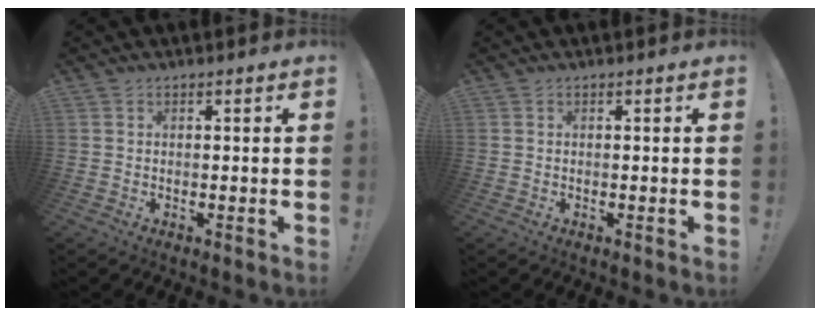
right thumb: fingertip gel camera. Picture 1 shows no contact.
{"total": 0.0}